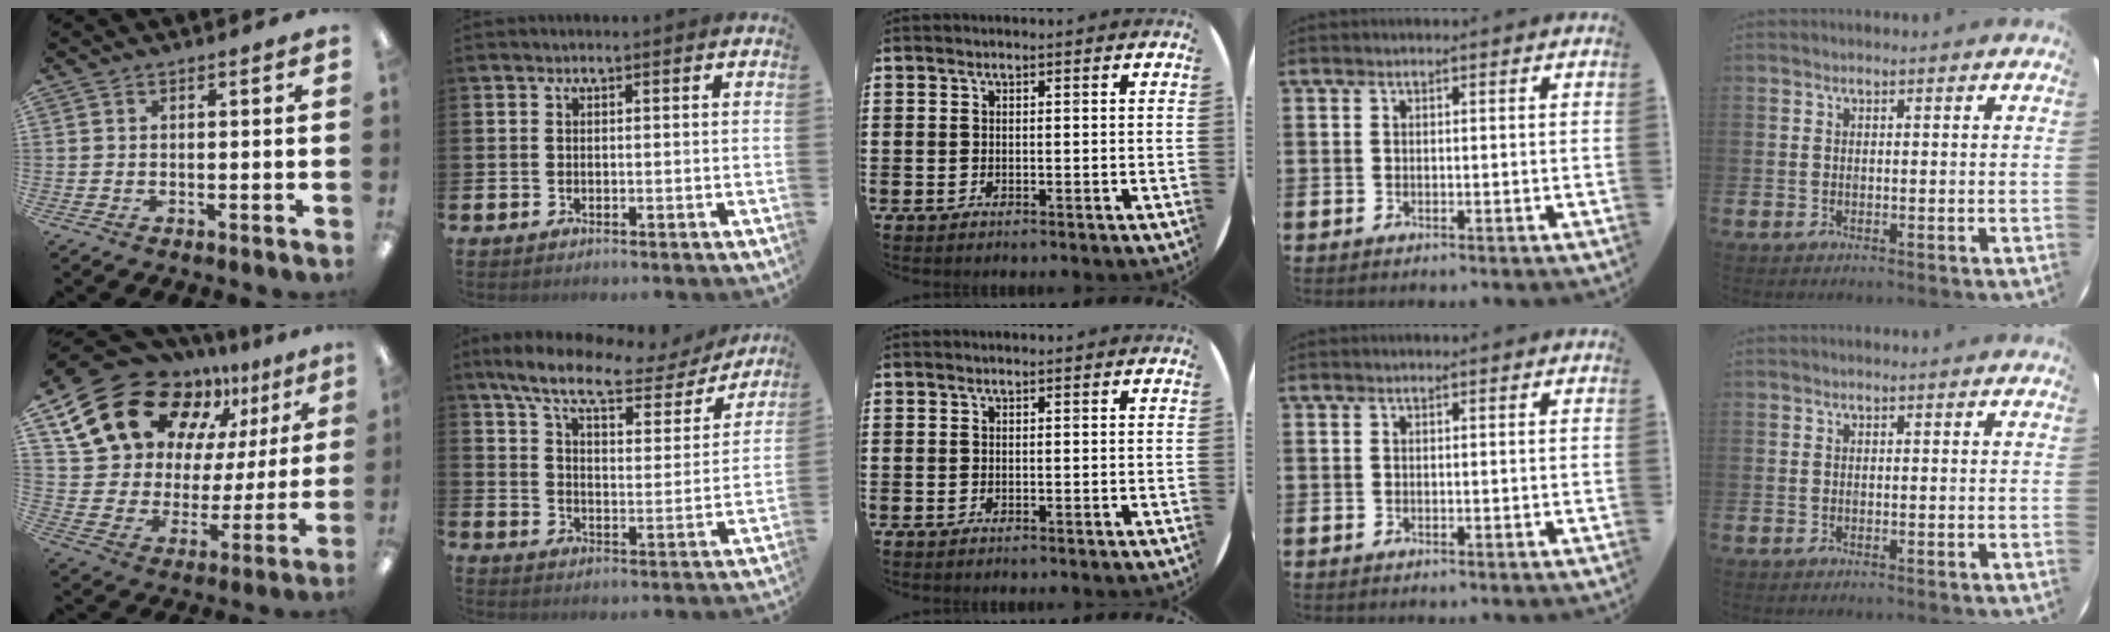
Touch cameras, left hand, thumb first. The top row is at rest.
{"thumb": {"total": 19.7, "force": [13.5, 11.3, 8.9], "torque": [-0.178, -0.079, 0.254]}, "index": {"total": 9.4, "force": [7.8, 2.3, 4.6], "torque": [-0.114, -0.044, 0.130]}}